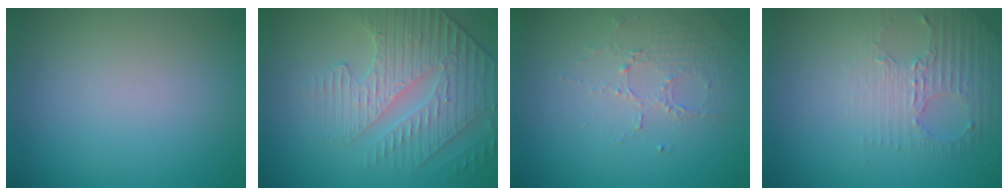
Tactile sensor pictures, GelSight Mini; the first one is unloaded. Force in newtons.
{"total": 4.2, "press": 4.1, "slide": 0.6}
{"total": 1.6, "press": 1.0, "slide": 1.3}
{"total": 2.9, "press": 2.3, "slide": 1.8}